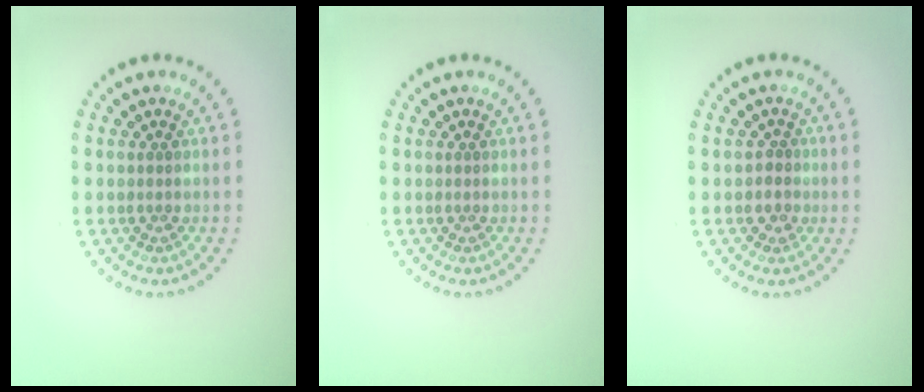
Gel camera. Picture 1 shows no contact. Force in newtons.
{"total": 0.0}
{"total": 1.2, "press": 0.9, "slide": 0.7}